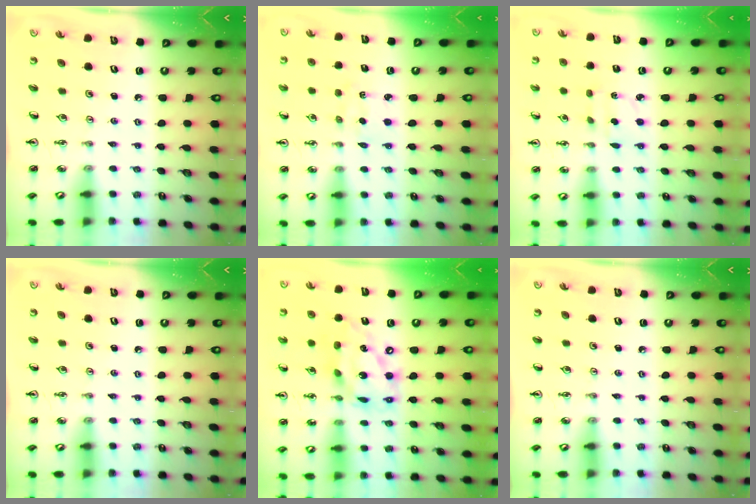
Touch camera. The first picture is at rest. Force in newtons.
{"total": 2.5, "press": 2.5, "slide": 0.3}
{"total": 3.1, "press": 3.0, "slide": 0.6}
{"total": 0.0}
{"total": 16.5, "press": 16.5, "slide": 1.2}
{"total": 0.0}